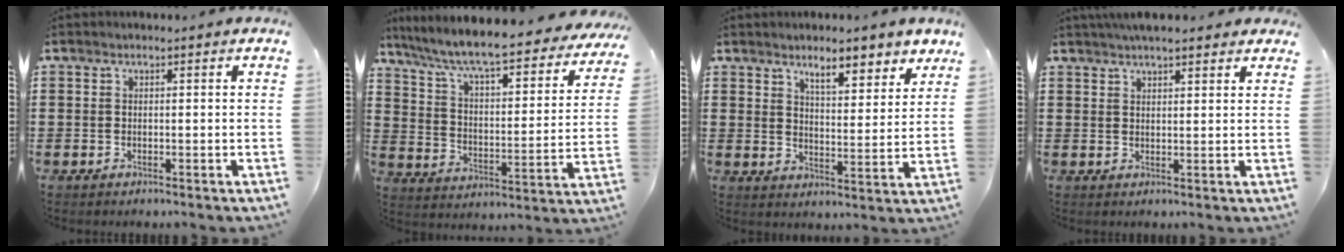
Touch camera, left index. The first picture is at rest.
{"total": 8.0, "force": [6.8, 0.3, 4.2], "torque": [-0.108, -0.054, 0.108]}
{"total": 6.2, "force": [5.3, 1.3, 3.0], "torque": [-0.045, -0.029, 0.086]}
{"total": 3.6, "force": [3.3, 0.6, 1.4], "torque": [-0.035, 0.000, 0.061]}